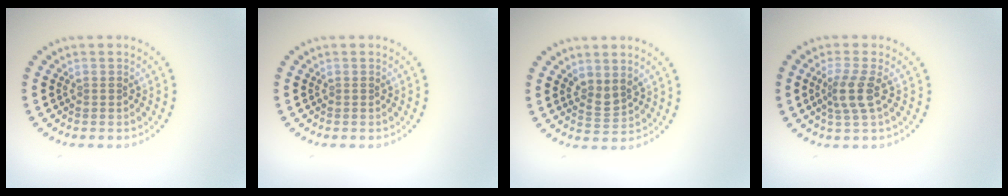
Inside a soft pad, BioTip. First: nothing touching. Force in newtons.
{"total": 0.0}
{"total": 1.9, "press": 1.5, "slide": 1.2}
{"total": 2.6, "press": 2.0, "slide": 1.6}